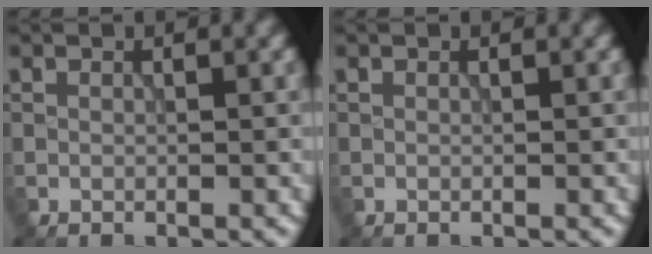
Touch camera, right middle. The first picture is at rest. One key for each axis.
{"total": 0.0}